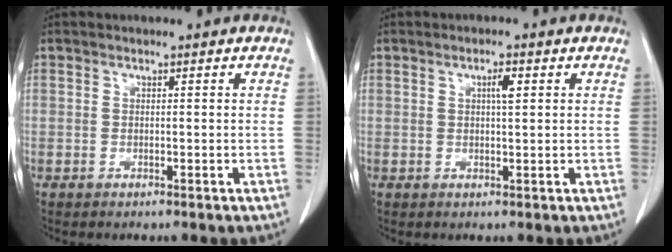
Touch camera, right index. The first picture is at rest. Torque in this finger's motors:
{"motor_torque": [0.03, 0.02, 0.05, 0.02]}